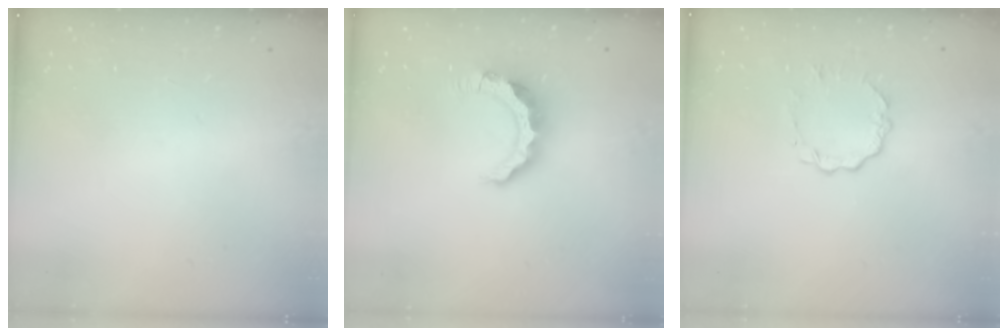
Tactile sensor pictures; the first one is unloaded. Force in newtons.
{"total": 9.8, "press": 9.8, "slide": 0.7}
{"total": 5.1, "press": 5.0, "slide": 0.5}